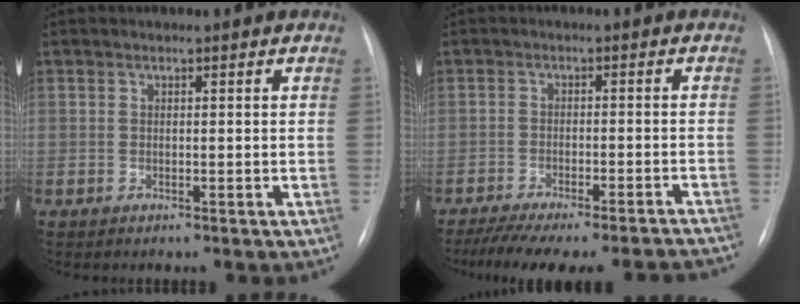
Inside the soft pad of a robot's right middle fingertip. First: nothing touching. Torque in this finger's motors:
{"motor_torque": [1.04, -1.10, 0.21, 0.09]}